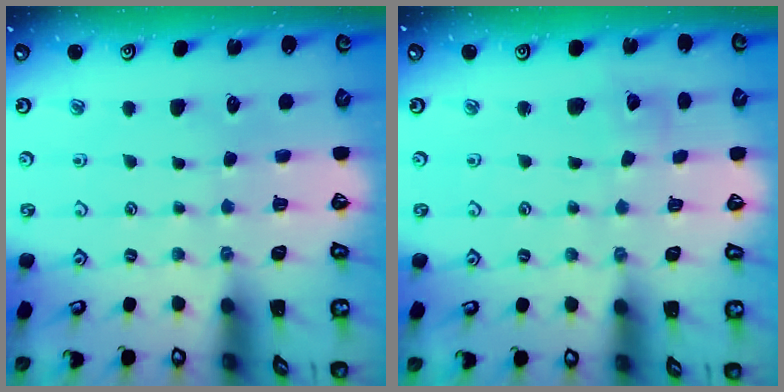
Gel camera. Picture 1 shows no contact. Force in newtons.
{"total": 2.9, "press": 2.9, "slide": 0.3}